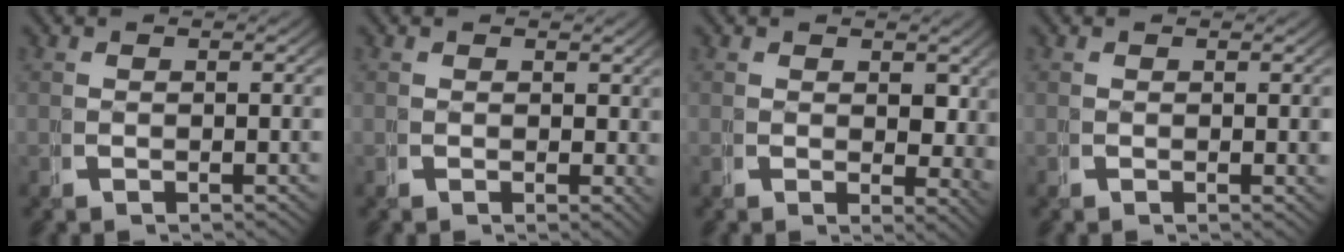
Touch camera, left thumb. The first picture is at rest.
{"total": 1.3, "force": [0.6, 0.8, 0.8], "torque": [0.000, -0.005, 0.007]}
{"total": 2.8, "force": [1.1, 1.7, 1.8], "torque": [-0.024, -0.019, 0.024]}
{"total": 0.5, "force": [0.3, 0.2, 0.4], "torque": [-0.005, -0.002, 0.004]}